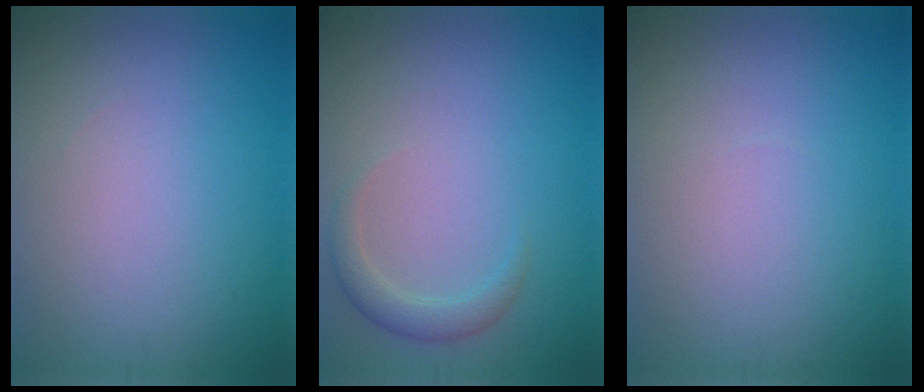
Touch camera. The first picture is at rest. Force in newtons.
{"total": 2.0, "press": 2.0, "slide": 0.2}
{"total": 0.0}